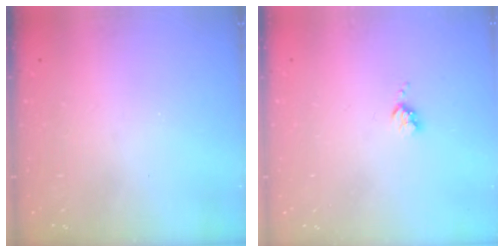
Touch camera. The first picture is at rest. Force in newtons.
{"total": 3.6, "press": 3.6, "slide": 0.6}